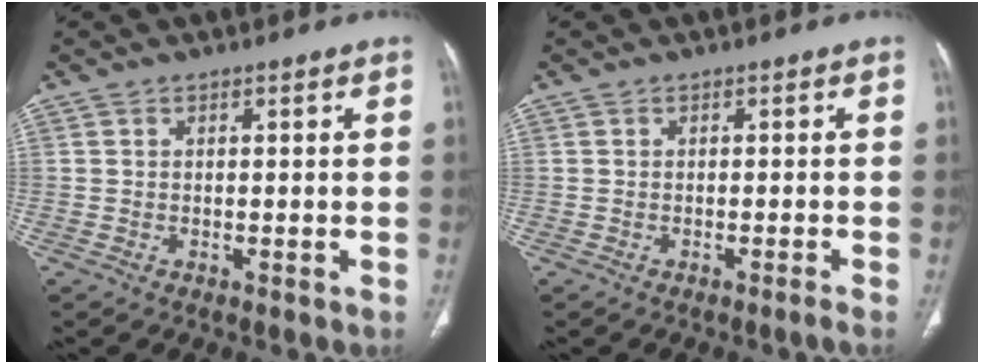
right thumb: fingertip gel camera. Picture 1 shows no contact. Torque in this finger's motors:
{"motor_torque": [0.20, -0.01, 0.29, -0.21, -0.02]}